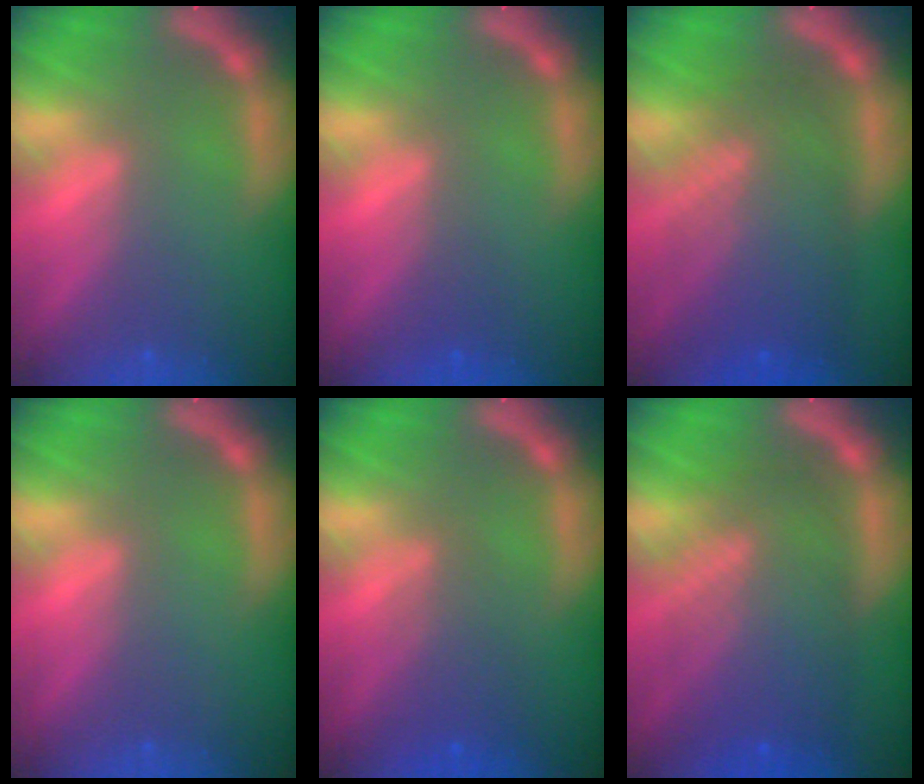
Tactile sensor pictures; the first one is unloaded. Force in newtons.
{"total": 1.0}
{"total": 8.5}
{"total": 0.0}
{"total": 3.1}
{"total": 9.0}